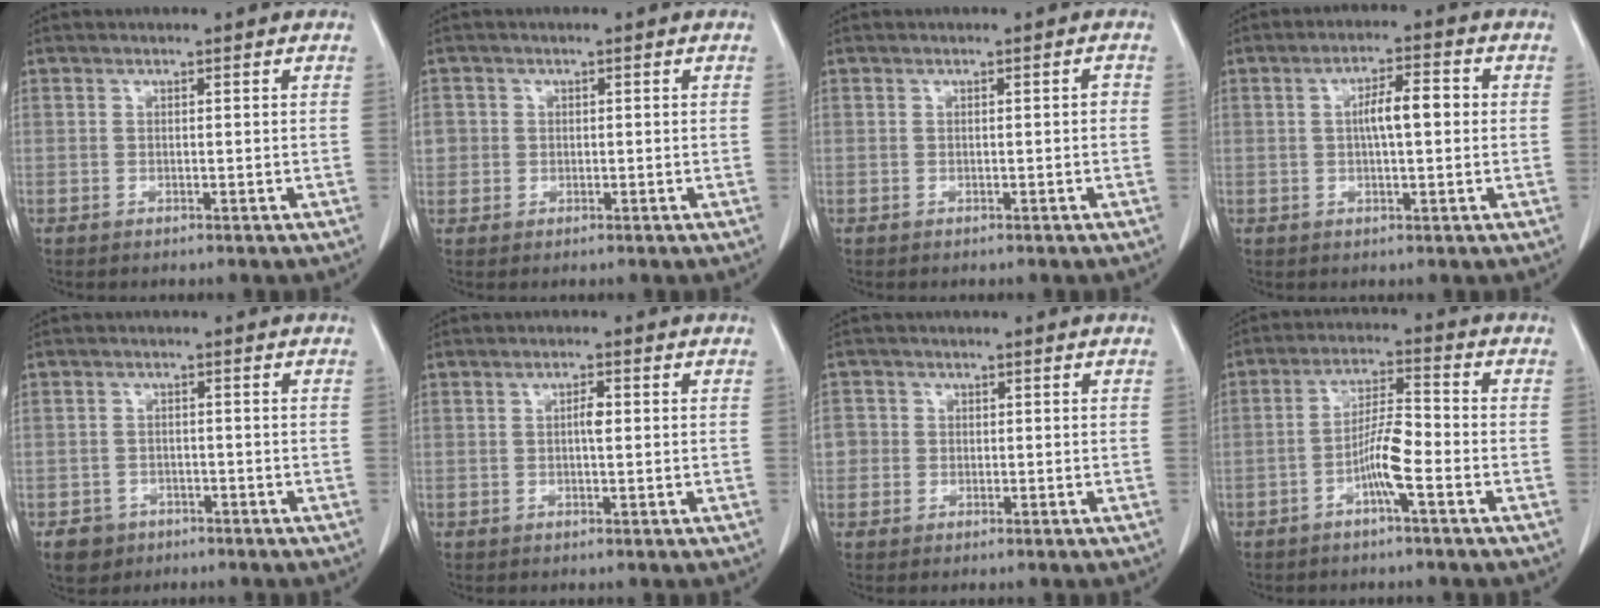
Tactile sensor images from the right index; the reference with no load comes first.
{"total": 2.7, "force": [0.2, 2.6, 0.4], "torque": [0.000, 0.005, 0.005]}
{"total": 0.8, "force": [-0.1, 0.2, 0.7], "torque": [-0.007, 0.002, -0.001]}
{"total": 5.5, "force": [0.4, 1.3, 5.3], "torque": [-0.096, 0.014, 0.006]}
{"total": 3.5, "force": [-1.9, 2.9, 0.4], "torque": [-0.008, 0.010, -0.025]}
{"total": 1.8, "force": [0.2, 0.4, 1.8], "torque": [-0.033, 0.003, 0.003]}
{"total": 2.8, "force": [-0.2, 2.8, 0.3], "torque": [0.008, 0.007, -0.007]}
{"total": 6.3, "force": [-2.6, 0.5, 5.7], "torque": [-0.114, 0.009, -0.048]}